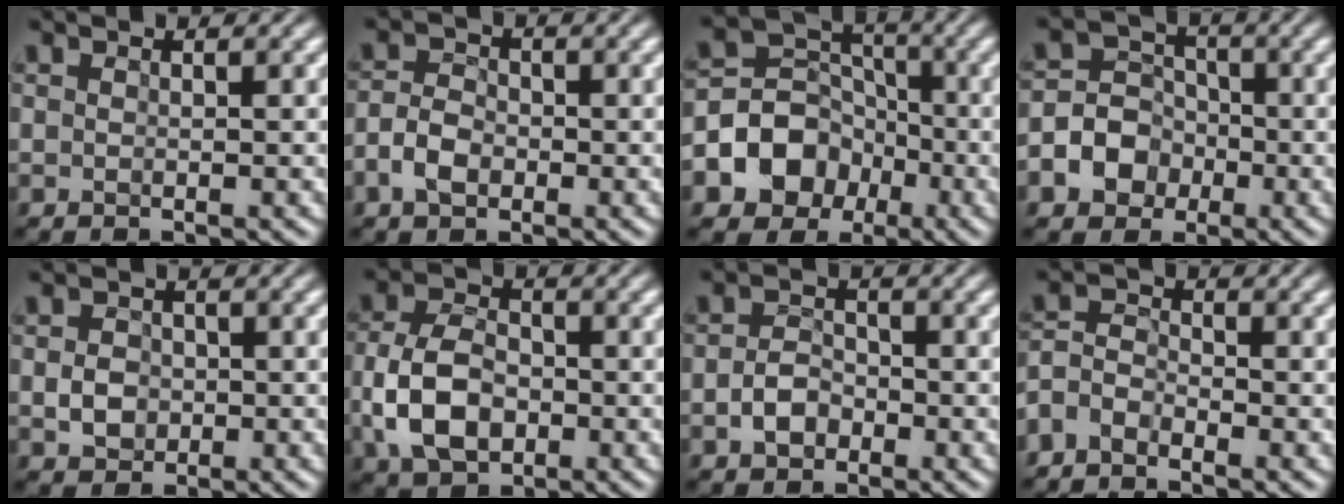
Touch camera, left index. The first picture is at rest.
{"total": 2.9, "force": [-1.3, 1.8, 1.8], "torque": [-0.042, 0.006, -0.027]}
{"total": 8.7, "force": [-3.6, 7.1, 3.4], "torque": [-0.049, 0.002, -0.086]}
{"total": 6.7, "force": [-2.6, 5.6, 2.4], "torque": [-0.041, 0.008, -0.063]}
{"total": 2.1, "force": [-0.4, 1.7, 1.1], "torque": [-0.022, 0.002, -0.007]}
{"total": 6.4, "force": [-2.0, 4.1, 4.5], "torque": [-0.096, 0.006, -0.040]}
{"total": 2.2, "force": [-1.2, 1.4, 1.2], "torque": [-0.023, 0.005, -0.022]}
{"total": 3.0, "force": [-2.5, 1.2, 1.2], "torque": [-0.032, 0.007, -0.059]}